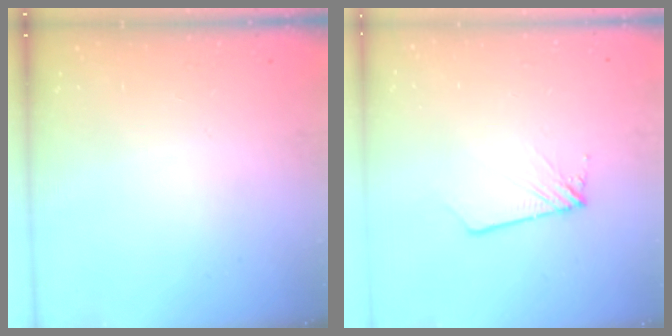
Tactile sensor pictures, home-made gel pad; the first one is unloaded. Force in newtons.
{"total": 2.0, "press": 2.0, "slide": 0.1}